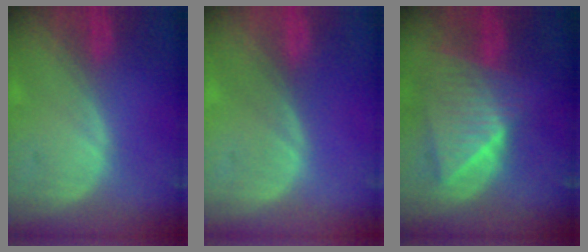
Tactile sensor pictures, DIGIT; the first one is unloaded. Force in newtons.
{"total": 0.0}
{"total": 9.0, "press": 7.9, "slide": 4.3}